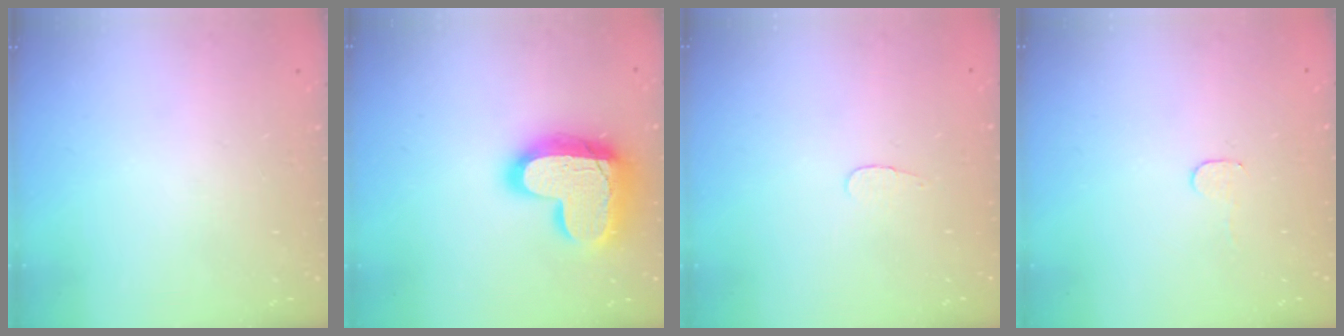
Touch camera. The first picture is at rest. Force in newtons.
{"total": 19.3, "press": 19.2, "slide": 1.6}
{"total": 2.8, "press": 2.8, "slide": 0.3}
{"total": 2.8, "press": 2.8, "slide": 0.2}